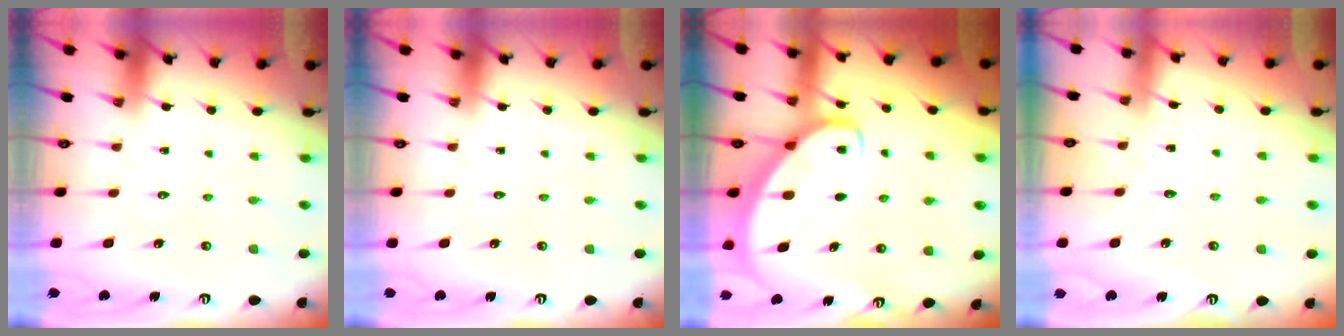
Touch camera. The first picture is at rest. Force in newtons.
{"total": 0.0}
{"total": 3.2, "press": 3.2, "slide": 0.4}
{"total": 2.5, "press": 2.5, "slide": 0.4}